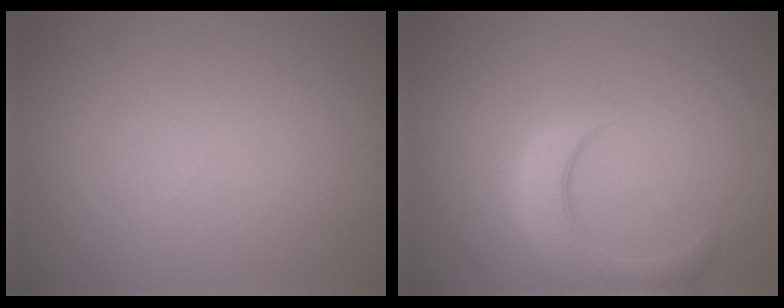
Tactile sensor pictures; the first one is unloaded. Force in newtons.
{"total": 5.4, "press": 5.4, "slide": 0.4}